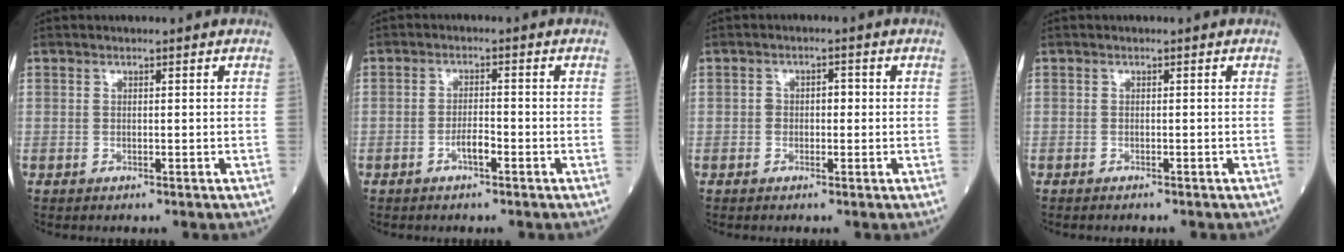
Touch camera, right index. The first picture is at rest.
{"total": 2.4, "force": [-1.3, 0.6, 1.9], "torque": [-0.030, 0.004, -0.025]}
{"total": 2.3, "force": [-0.1, 1.5, 1.7], "torque": [-0.023, 0.015, -0.004]}
{"total": 1.2, "force": [-1.1, 0.1, 0.4], "torque": [-0.008, -0.002, -0.014]}